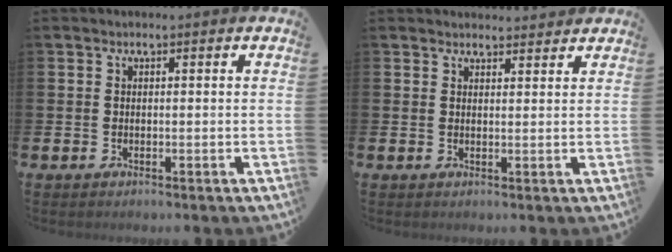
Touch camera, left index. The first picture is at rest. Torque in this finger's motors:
{"motor_torque": [0.05, -0.27, 0.04, -0.02]}